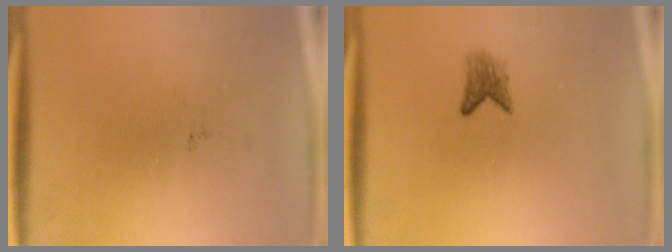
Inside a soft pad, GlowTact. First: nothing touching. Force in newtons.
{"total": 1.8}